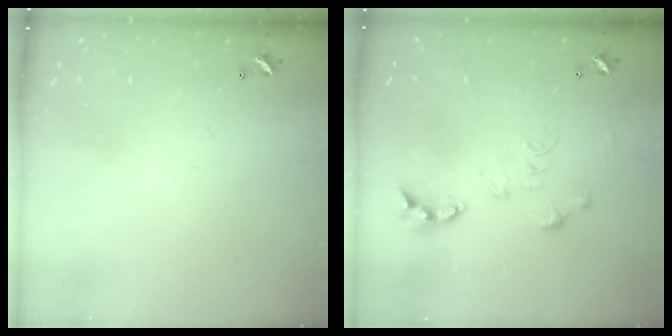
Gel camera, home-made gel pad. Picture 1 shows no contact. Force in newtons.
{"total": 0.0}